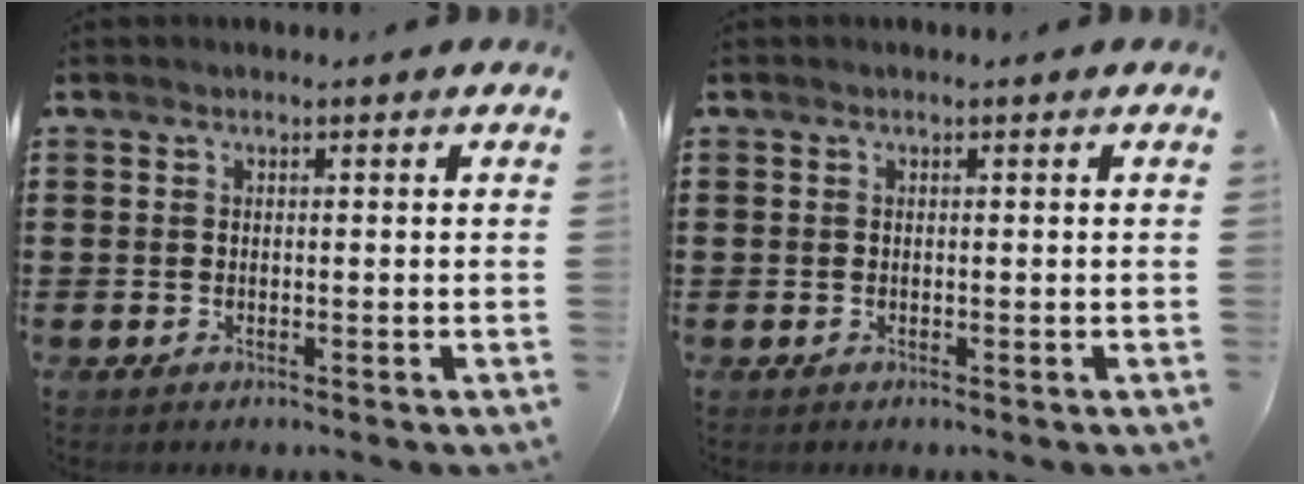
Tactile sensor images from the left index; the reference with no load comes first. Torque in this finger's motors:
{"motor_torque": [-0.01, 0.00, 0.03, 0.00]}